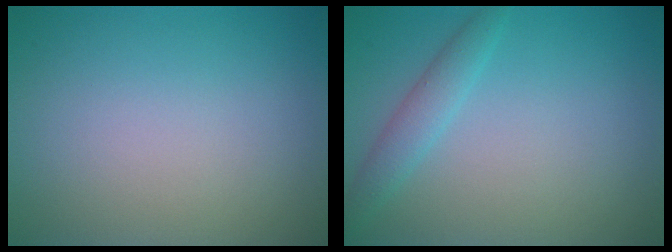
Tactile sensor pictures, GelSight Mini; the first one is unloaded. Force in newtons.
{"total": 2.0, "press": 2.0, "slide": 0.1}